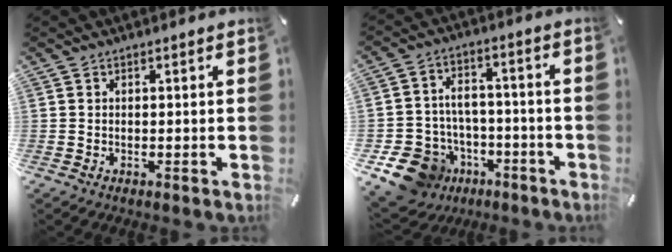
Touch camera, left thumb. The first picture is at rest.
{"total": 12.3, "force": [-6.4, 9.6, 4.2], "torque": [-0.085, 0.038, -0.107]}